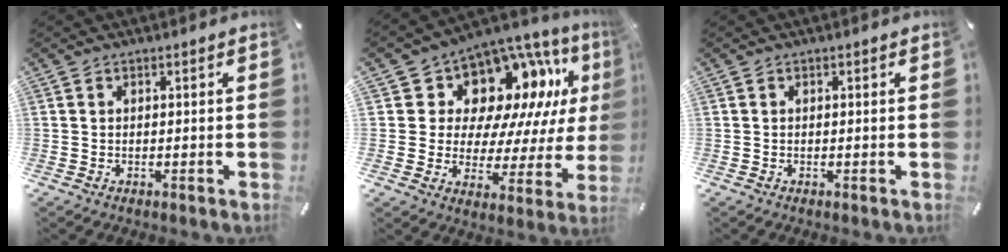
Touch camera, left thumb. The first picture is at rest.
{"total": 13.3, "force": [7.1, 9.3, 6.2], "torque": [-0.096, -0.071, 0.128]}
{"total": 0.0}